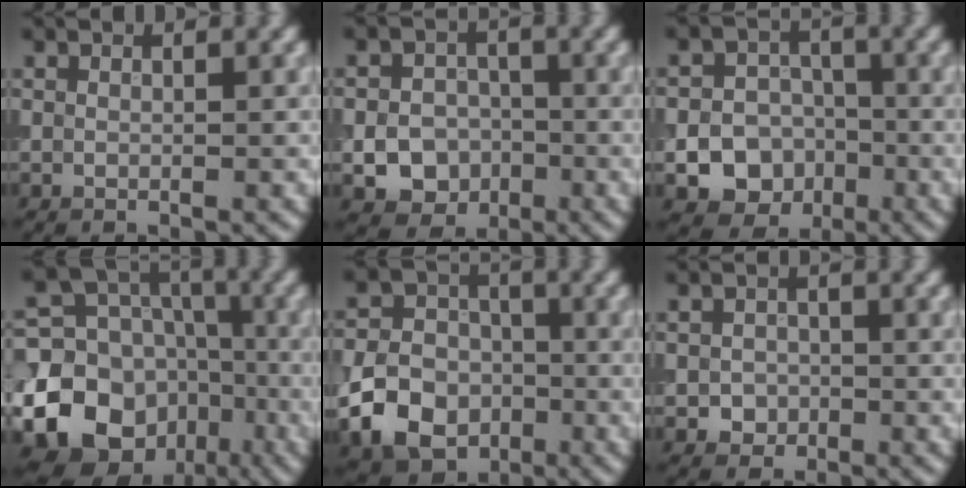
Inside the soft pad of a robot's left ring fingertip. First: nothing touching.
{"total": 5.5, "force": [-1.8, 4.7, 2.1], "torque": [-0.010, -0.005, -0.051]}
{"total": 9.9, "force": [-3.6, 8.9, 2.7], "torque": [-0.016, -0.032, -0.073]}
{"total": 15.1, "force": [-5.4, 12.6, 6.4], "torque": [-0.131, -0.028, -0.106]}
{"total": 7.5, "force": [-3.0, 5.8, 3.7], "torque": [-0.068, -0.006, -0.063]}
{"total": 1.7, "force": [-0.5, 1.6, 0.5], "torque": [0.002, 0.000, -0.012]}